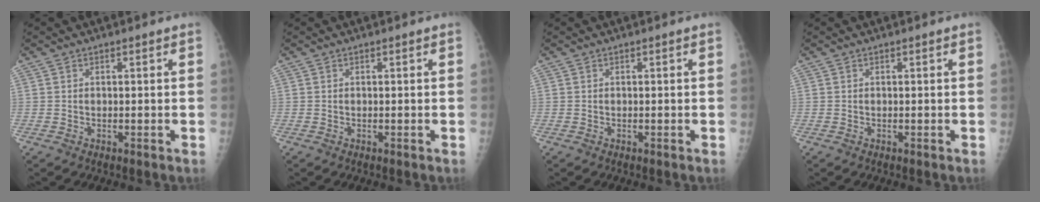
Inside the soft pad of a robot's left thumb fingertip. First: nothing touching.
{"total": 0.0}
{"total": 0.0}
{"total": 0.0}